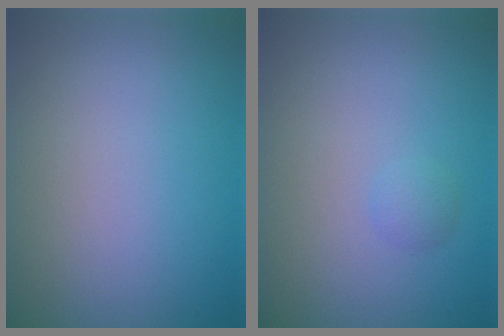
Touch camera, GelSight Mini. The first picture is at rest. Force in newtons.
{"total": 0.9, "press": 0.8, "slide": 0.0}